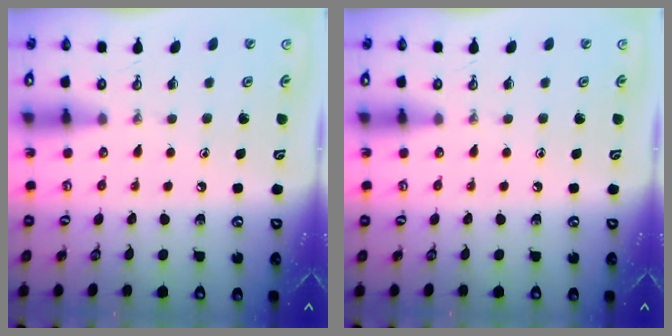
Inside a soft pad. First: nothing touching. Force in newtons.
{"total": 0.0}